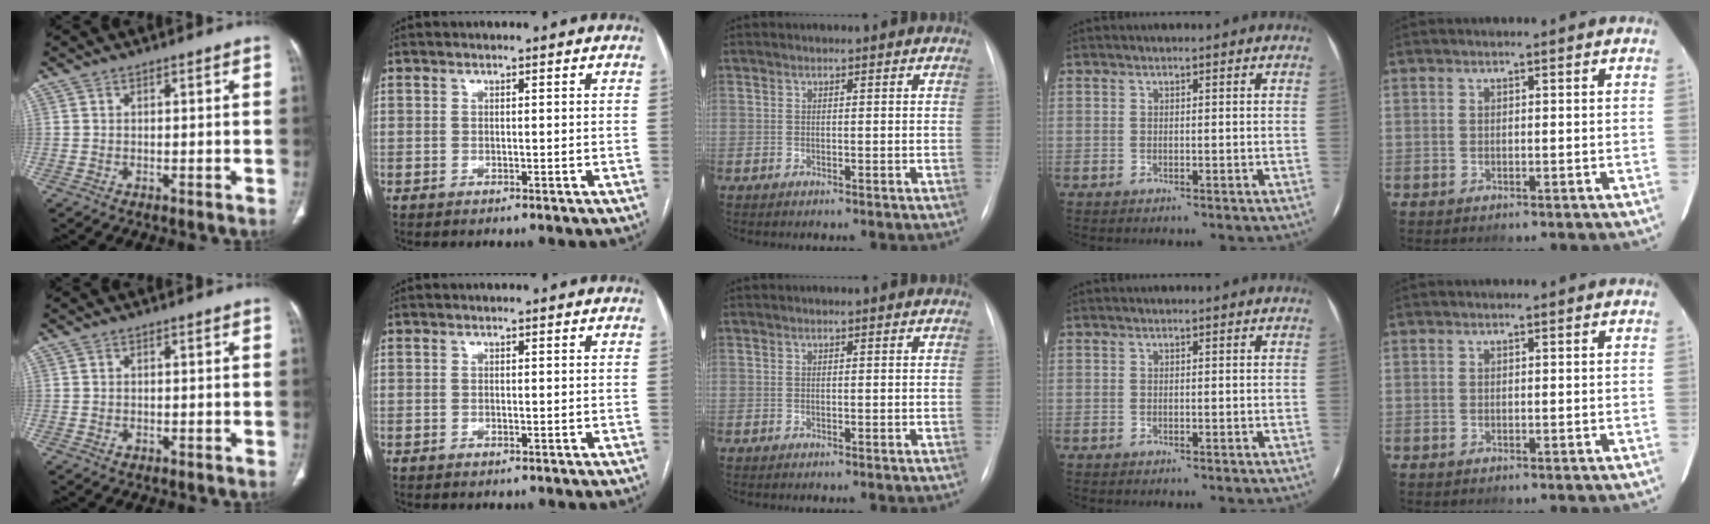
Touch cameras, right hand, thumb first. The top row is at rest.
{"thumb": {"total": 0.6, "force": [-0.2, 0.5, 0.3], "torque": [-0.005, 0.000, -0.001]}}